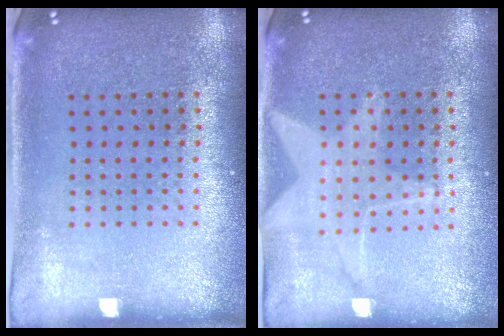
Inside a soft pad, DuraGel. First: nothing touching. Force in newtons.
{"total": 1.5, "press": 1.5, "slide": 0.1}